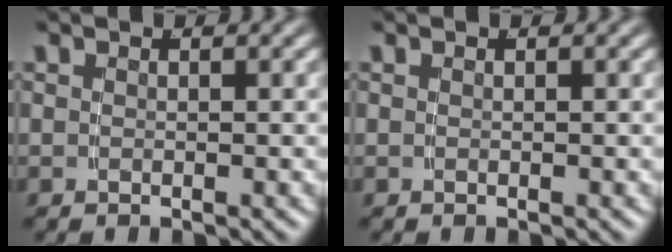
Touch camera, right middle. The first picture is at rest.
{"total": 0.0}